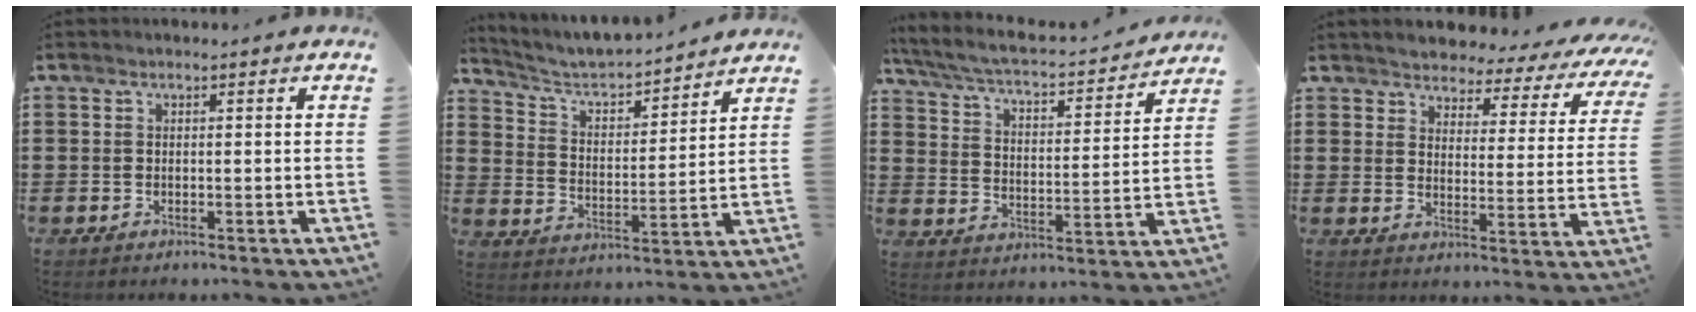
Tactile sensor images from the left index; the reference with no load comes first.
{"total": 4.9, "force": [4.6, 1.0, 1.6], "torque": [-0.056, -0.034, 0.071]}
{"total": 4.6, "force": [4.3, 0.3, 1.7], "torque": [-0.055, -0.030, 0.067]}
{"total": 3.2, "force": [3.1, 0.7, 0.2], "torque": [-0.029, -0.026, 0.046]}